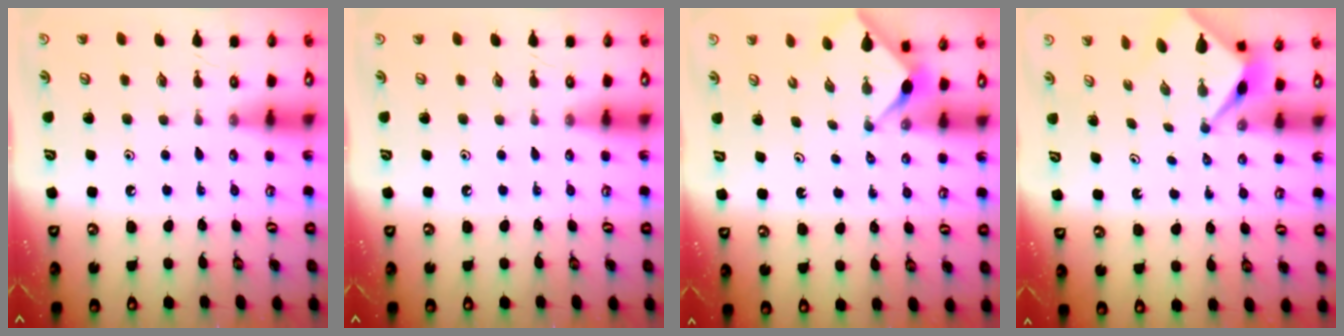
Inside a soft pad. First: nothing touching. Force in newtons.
{"total": 0.0}
{"total": 3.0, "press": 3.0, "slide": 0.3}
{"total": 2.5, "press": 2.5, "slide": 0.1}